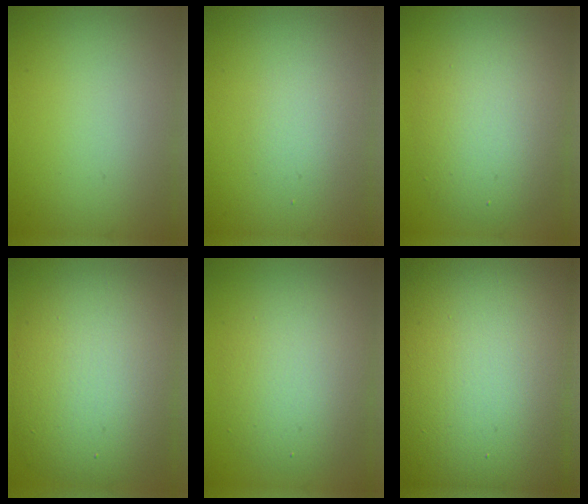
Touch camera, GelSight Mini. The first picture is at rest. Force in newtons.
{"total": 1.4, "press": 1.4, "slide": 0.0}
{"total": 5.7, "press": 5.7, "slide": 0.1}
{"total": 10.0, "press": 10.0, "slide": 0.4}
{"total": 4.9, "press": 4.9, "slide": 0.4}
{"total": 23.9, "press": 23.8, "slide": 1.2}